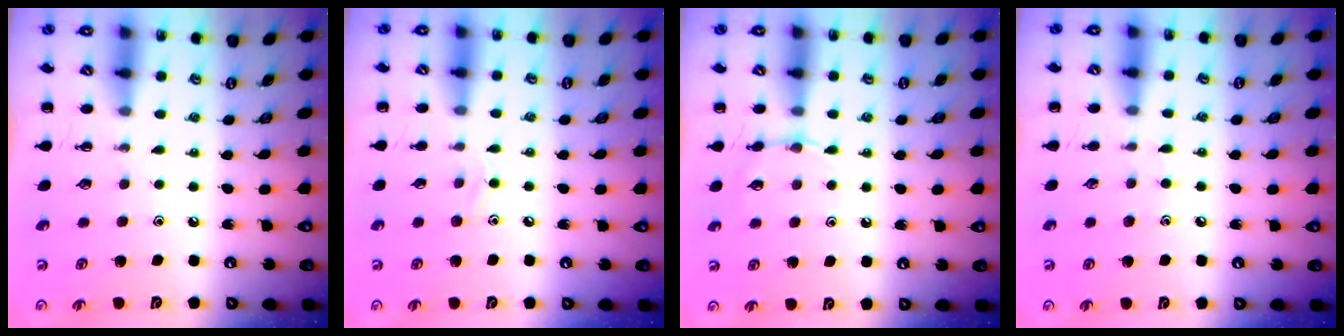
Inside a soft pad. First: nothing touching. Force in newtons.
{"total": 6.1, "press": 5.7, "slide": 2.0}
{"total": 5.1, "press": 4.9, "slide": 1.5}
{"total": 6.0, "press": 5.6, "slide": 2.1}